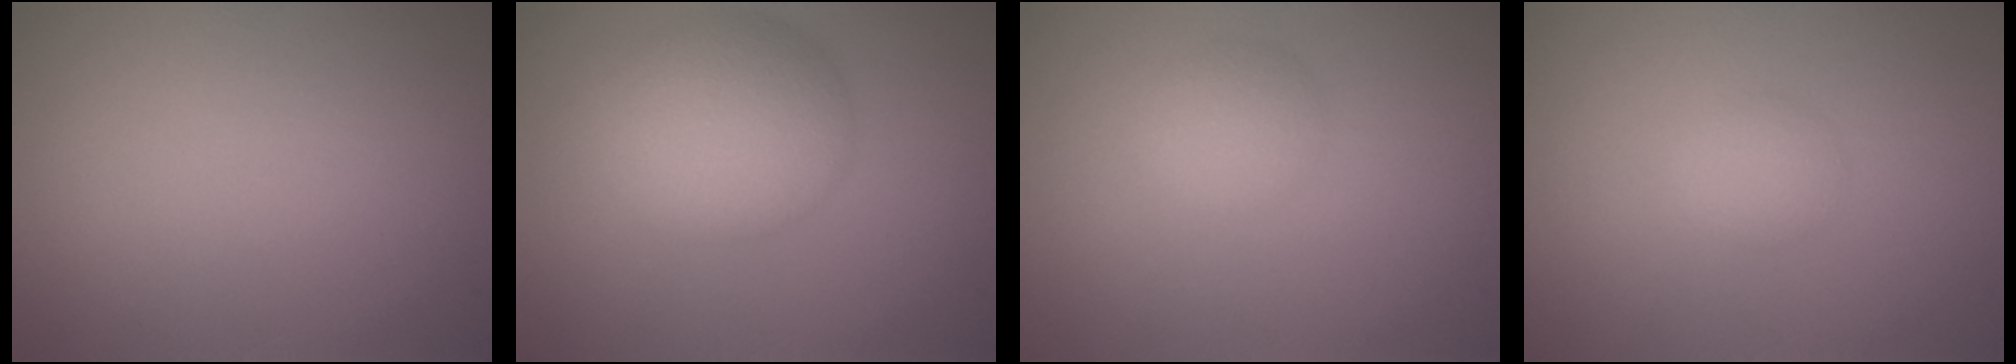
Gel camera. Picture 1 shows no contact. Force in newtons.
{"total": 6.8, "press": 6.8, "slide": 0.3}
{"total": 2.3, "press": 2.3, "slide": 0.1}
{"total": 1.6, "press": 1.6, "slide": 0.0}